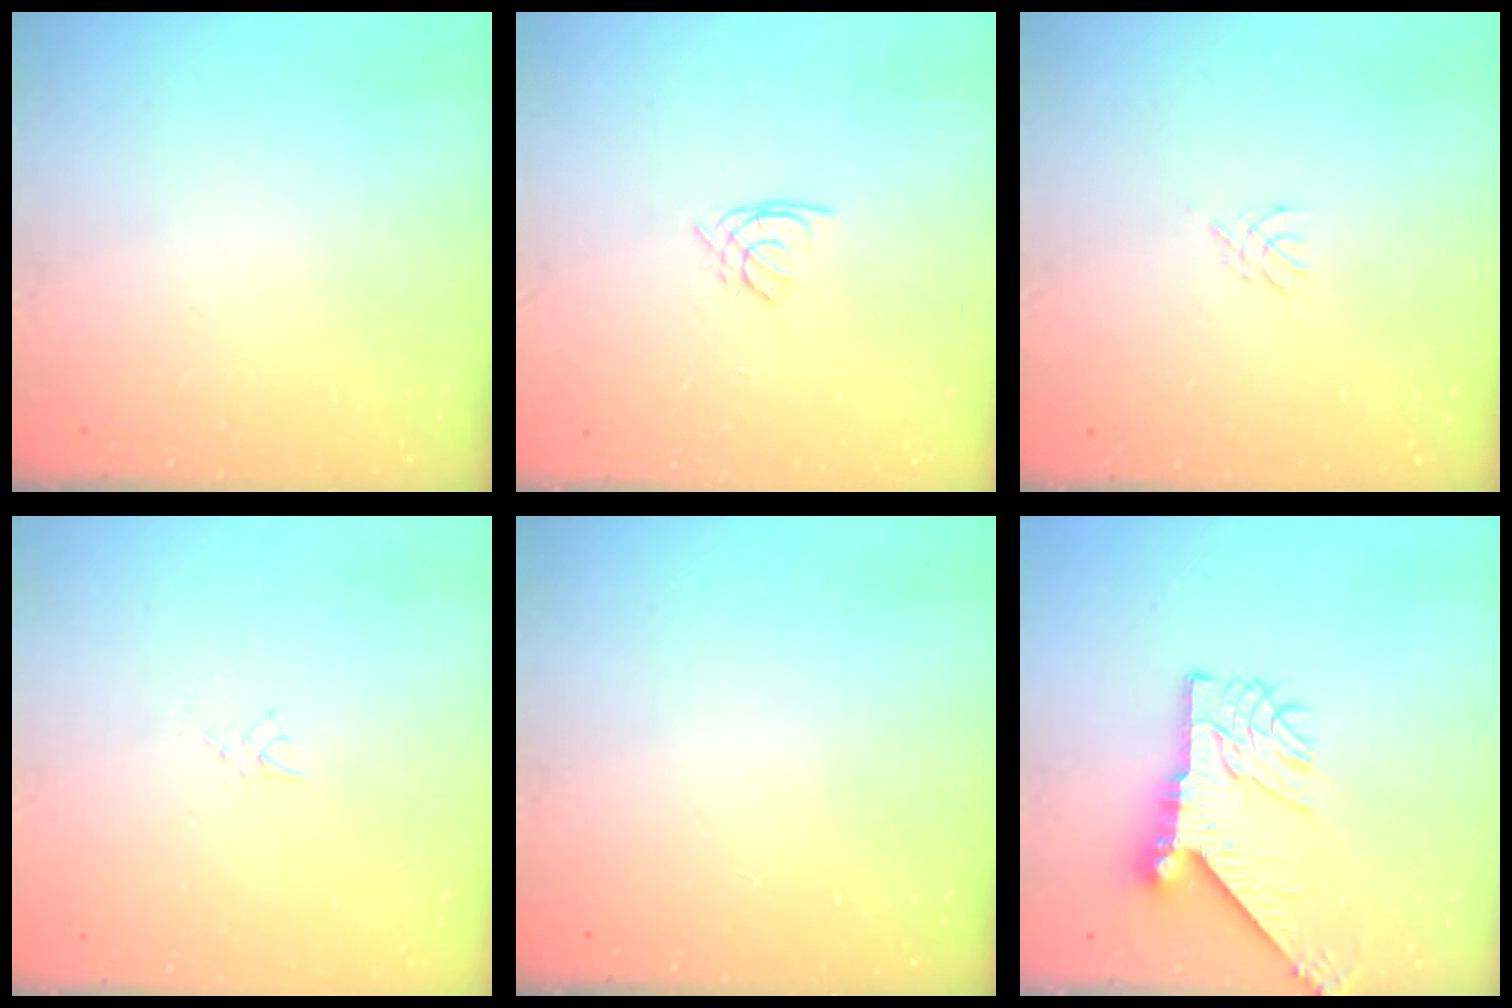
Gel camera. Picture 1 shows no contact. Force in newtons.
{"total": 1.4, "press": 1.4, "slide": 0.4}
{"total": 2.8, "press": 2.7, "slide": 0.6}
{"total": 2.4, "press": 2.4, "slide": 0.4}
{"total": 0.0}
{"total": 11.1, "press": 11.1, "slide": 1.3}